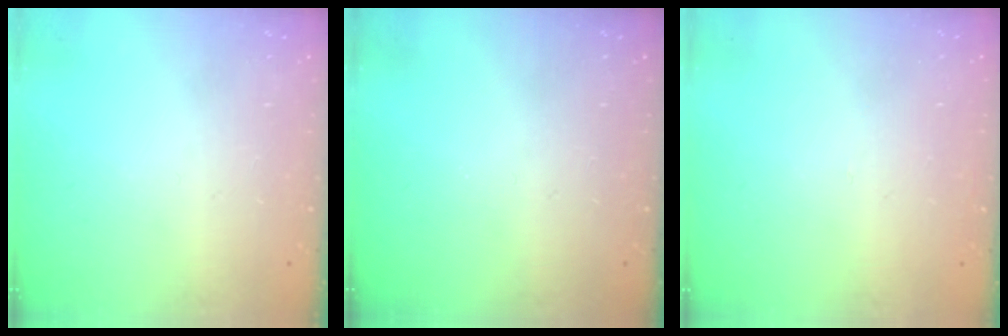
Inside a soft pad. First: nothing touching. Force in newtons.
{"total": 0.0}
{"total": 2.6, "press": 2.6, "slide": 0.2}